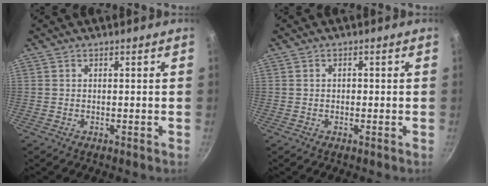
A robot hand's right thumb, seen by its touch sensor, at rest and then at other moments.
{"total": 0.8, "force": [-0.1, 0.7, 0.5], "torque": [-0.005, 0.004, -0.001]}